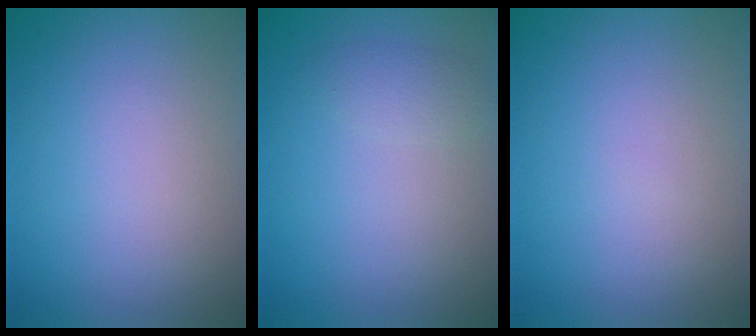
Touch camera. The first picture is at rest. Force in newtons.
{"total": 1.3, "press": 1.3, "slide": 0.1}
{"total": 0.0}